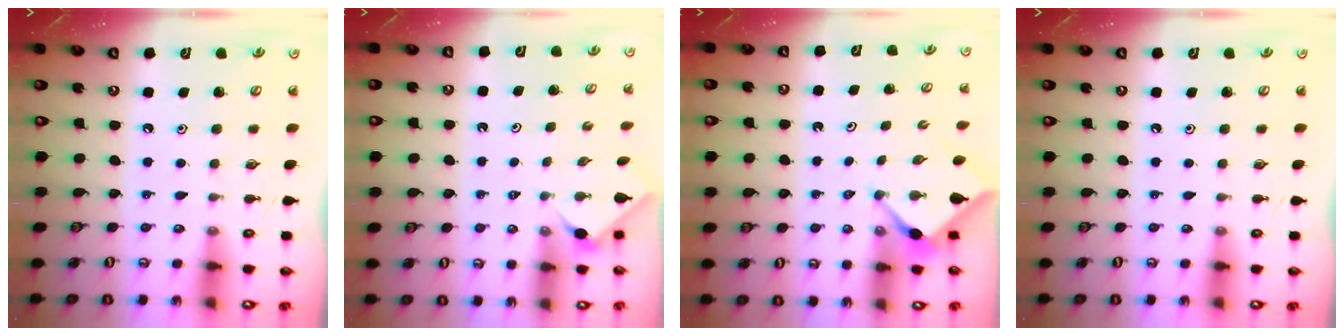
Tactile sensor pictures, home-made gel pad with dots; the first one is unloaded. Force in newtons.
{"total": 1.9, "press": 1.8, "slide": 0.4}
{"total": 3.0, "press": 3.0, "slide": 0.2}
{"total": 0.0}